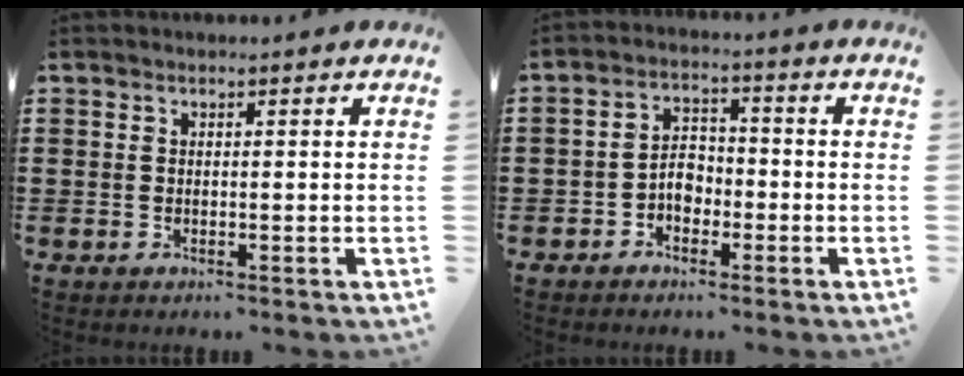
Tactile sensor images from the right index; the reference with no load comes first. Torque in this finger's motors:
{"motor_torque": [0.45, 1.08, 0.12, -0.01]}